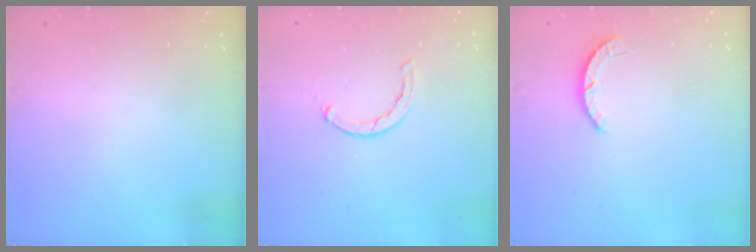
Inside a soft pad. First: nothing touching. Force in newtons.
{"total": 0.7, "press": 0.6, "slide": 0.2}
{"total": 2.8, "press": 2.8, "slide": 0.4}